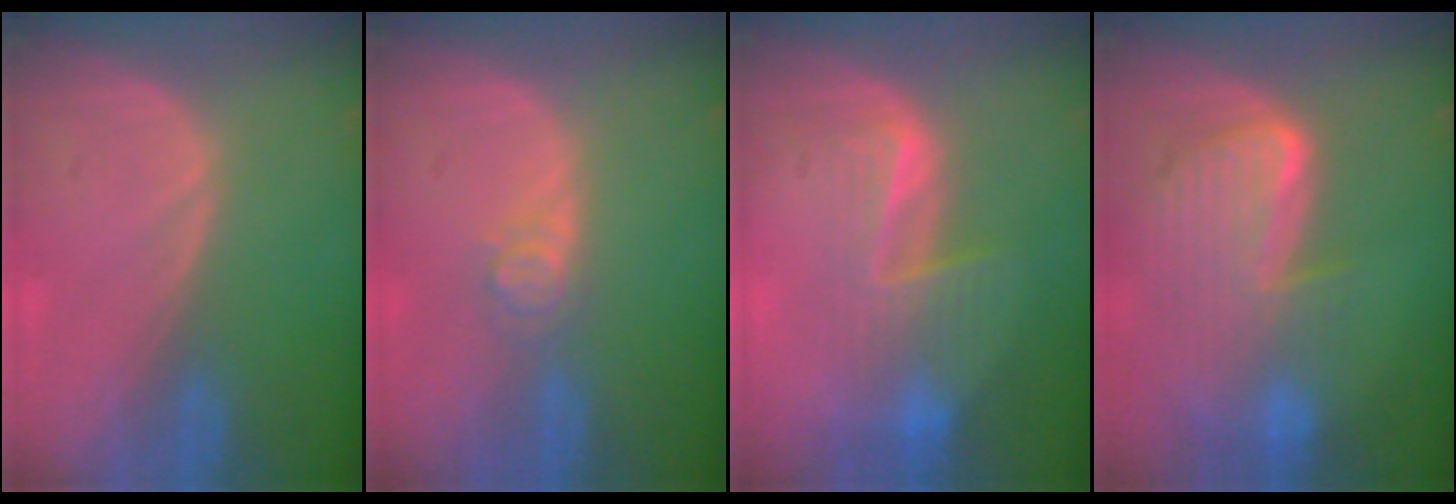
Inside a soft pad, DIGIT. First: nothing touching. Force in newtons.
{"total": 2.6, "press": 2.6, "slide": 0.3}
{"total": 7.1, "press": 6.5, "slide": 2.9}
{"total": 9.9, "press": 8.4, "slide": 5.1}